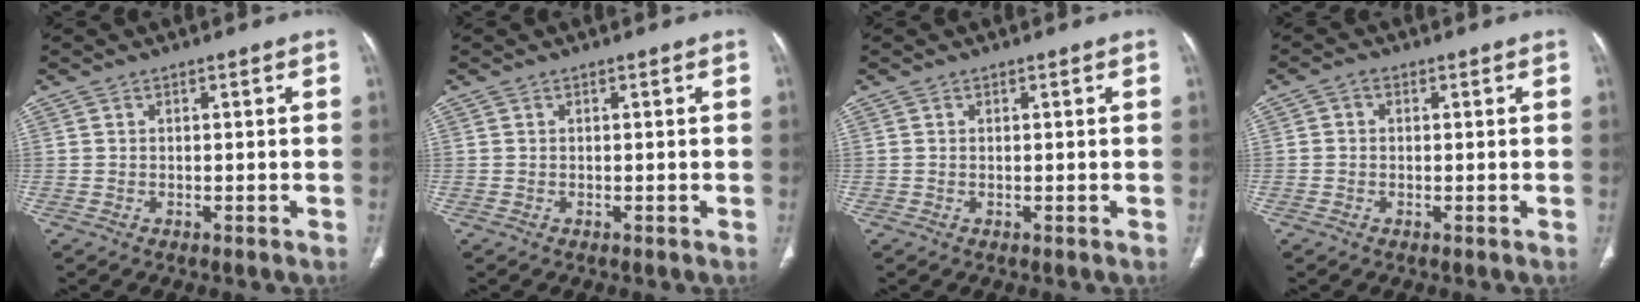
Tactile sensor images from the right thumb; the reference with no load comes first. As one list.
[{"total": 0.0}, {"total": 0.0}, {"total": 1.4, "force": [0.2, 1.1, 0.7], "torque": [-0.003, 0.007, -0.003]}]